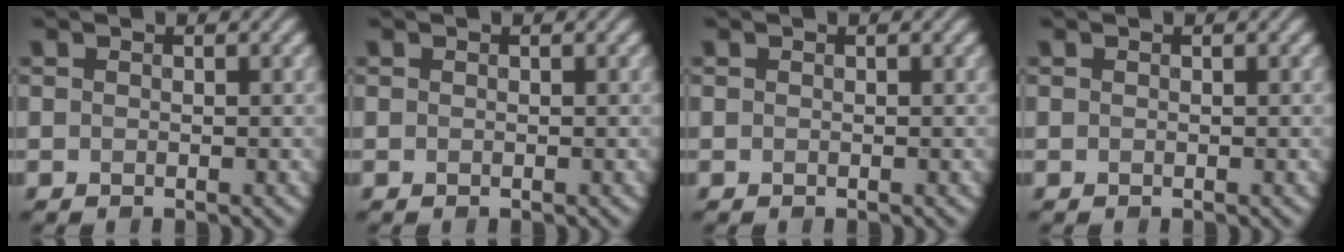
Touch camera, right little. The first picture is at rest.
{"total": 0.0}
{"total": 0.0}
{"total": 0.0}